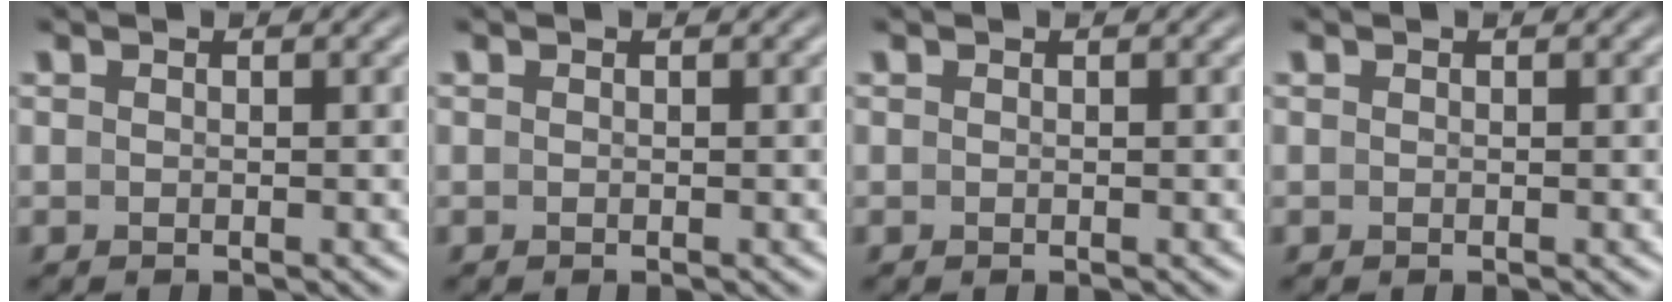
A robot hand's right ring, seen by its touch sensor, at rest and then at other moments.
{"total": 0.0}
{"total": 0.0}
{"total": 0.0}